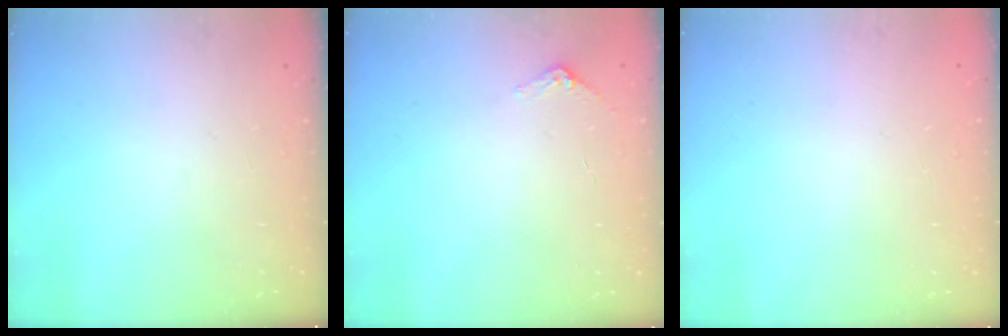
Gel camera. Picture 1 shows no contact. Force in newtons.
{"total": 2.9, "press": 2.9, "slide": 0.2}
{"total": 0.0}